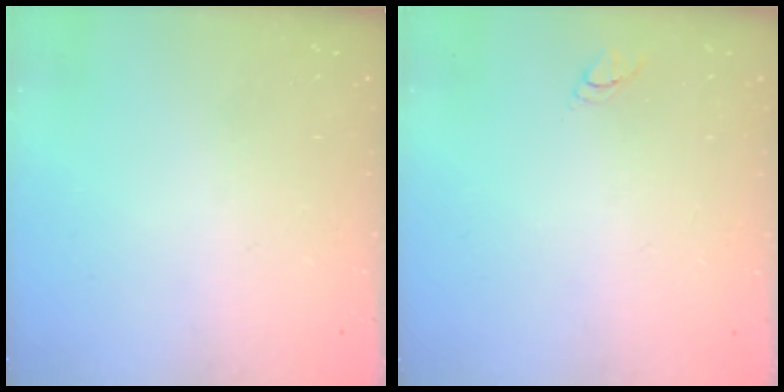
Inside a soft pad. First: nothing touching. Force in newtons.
{"total": 3.5, "press": 3.5, "slide": 0.2}